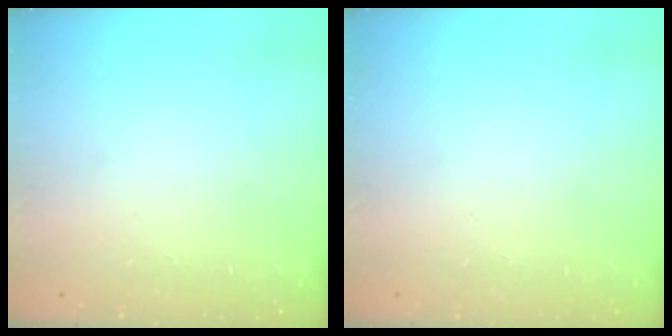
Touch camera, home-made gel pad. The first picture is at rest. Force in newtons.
{"total": 0.0}